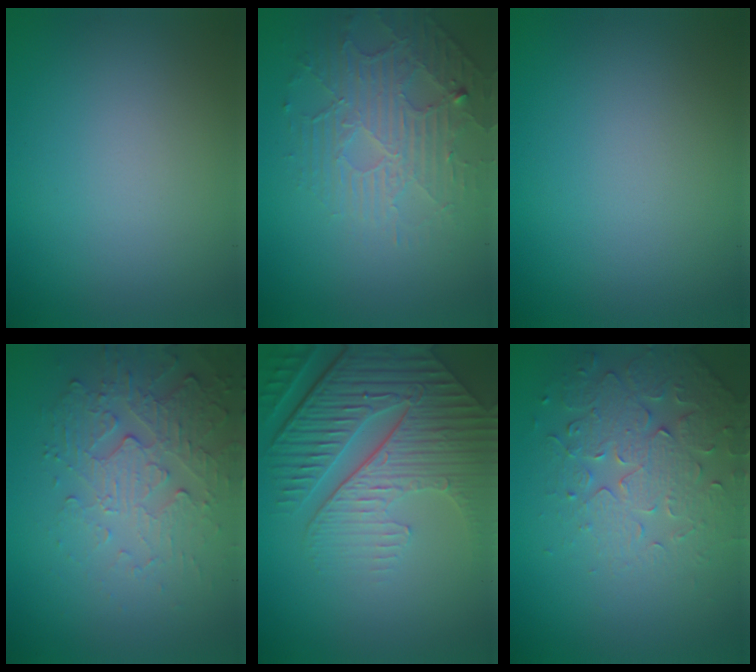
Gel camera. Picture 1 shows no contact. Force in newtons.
{"total": 4.6, "press": 3.5, "slide": 3.0}
{"total": 0.0}
{"total": 4.2, "press": 3.6, "slide": 2.1}
{"total": 8.9, "press": 6.1, "slide": 6.5}
{"total": 4.2, "press": 4.0, "slide": 1.2}